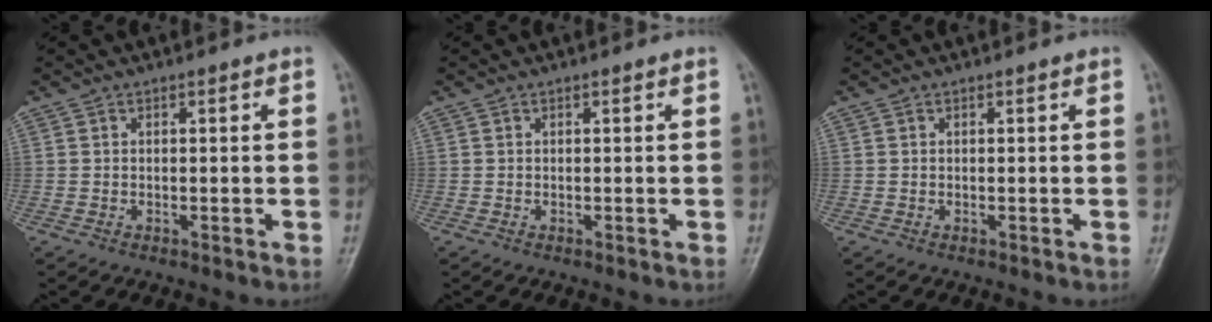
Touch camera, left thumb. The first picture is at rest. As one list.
[{"total": 0.0}, {"total": 0.0}]